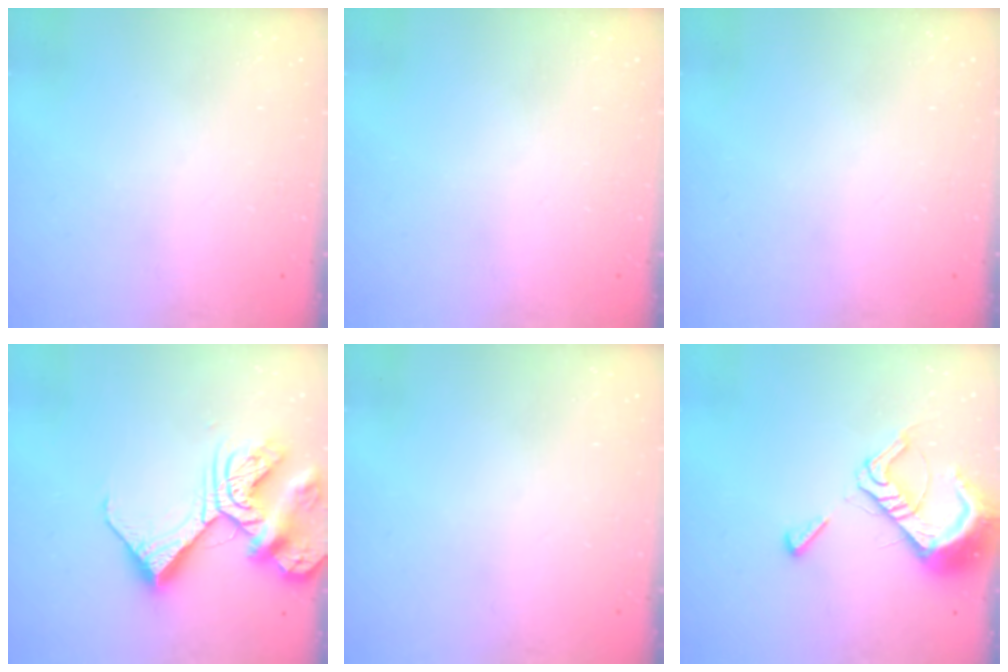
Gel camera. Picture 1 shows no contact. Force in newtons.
{"total": 0.0}
{"total": 0.0}
{"total": 14.8, "press": 14.7, "slide": 1.6}
{"total": 0.0}
{"total": 11.5, "press": 11.4, "slide": 1.2}